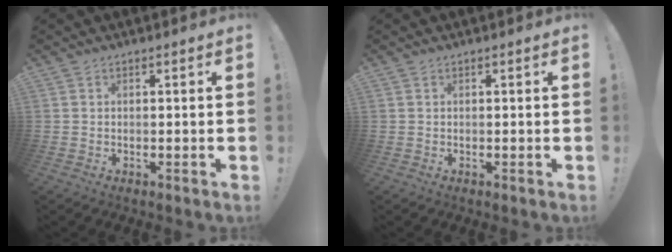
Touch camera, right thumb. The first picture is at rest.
{"total": 0.0}